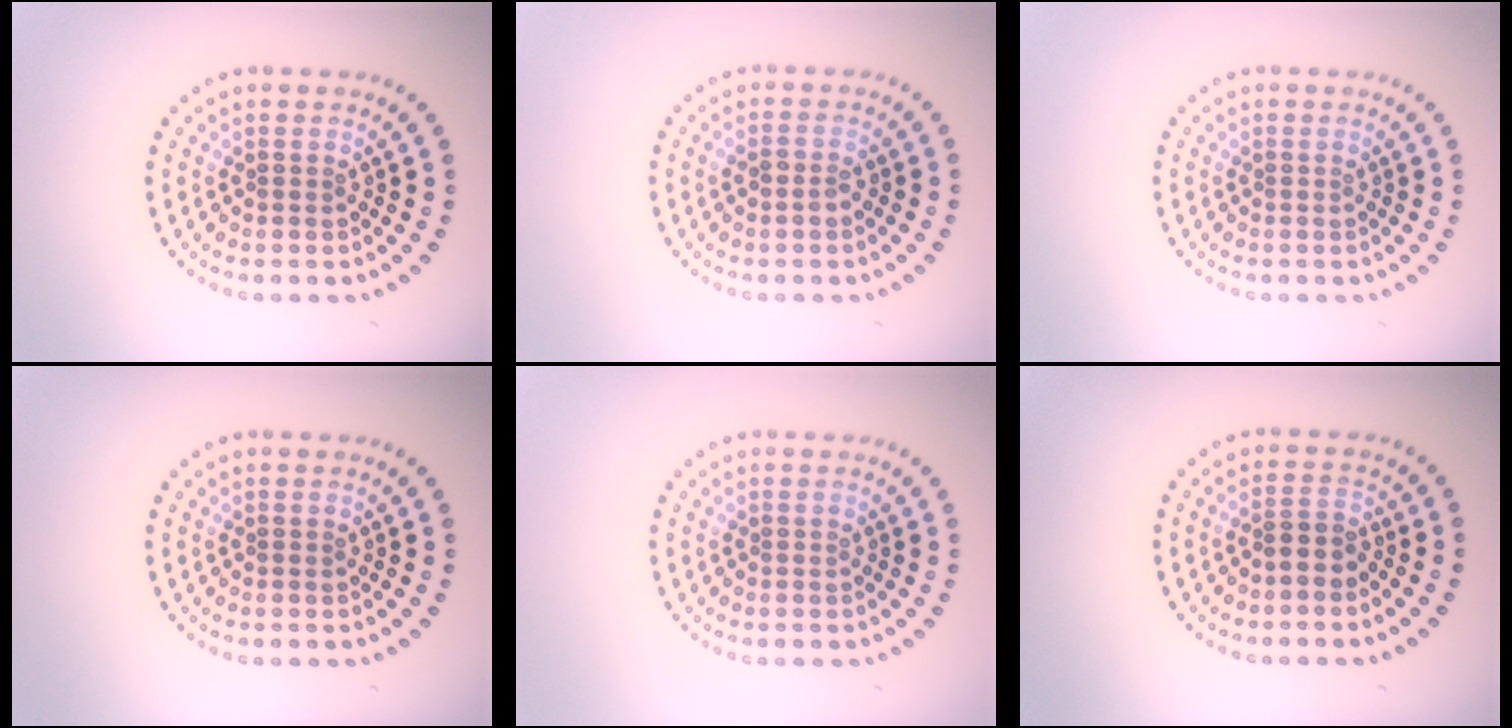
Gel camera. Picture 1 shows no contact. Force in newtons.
{"total": 1.3, "press": 1.3, "slide": 0.3}
{"total": 0.0}
{"total": 0.0}
{"total": 0.0}
{"total": 1.5, "press": 1.1, "slide": 1.0}